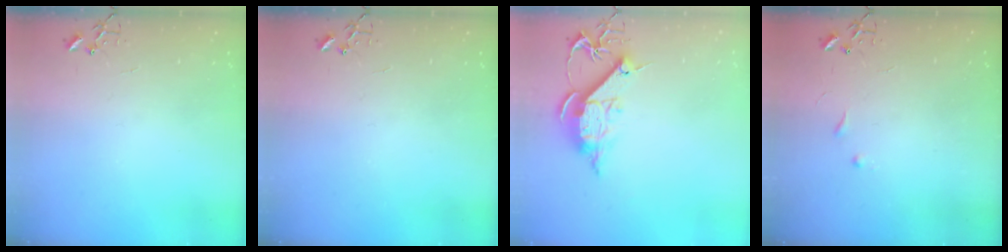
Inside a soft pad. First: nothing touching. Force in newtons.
{"total": 0.0}
{"total": 12.5, "press": 12.5, "slide": 0.2}
{"total": 5.3, "press": 5.2, "slide": 0.7}